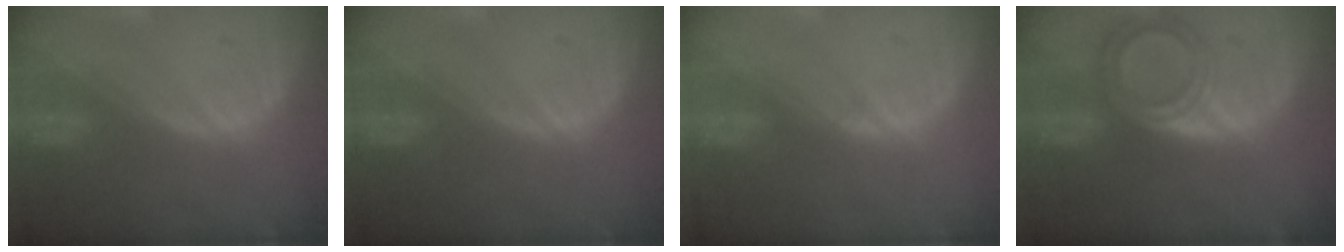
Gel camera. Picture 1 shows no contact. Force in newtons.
{"total": 0.0}
{"total": 0.6, "press": 0.6, "slide": 0.1}
{"total": 6.4, "press": 5.7, "slide": 2.8}